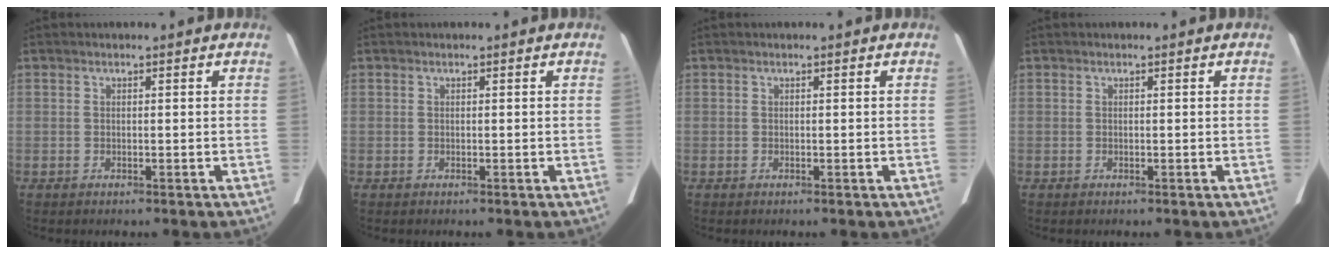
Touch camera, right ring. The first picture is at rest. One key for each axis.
{"total": 0.0}
{"total": 0.0}
{"total": 0.0}